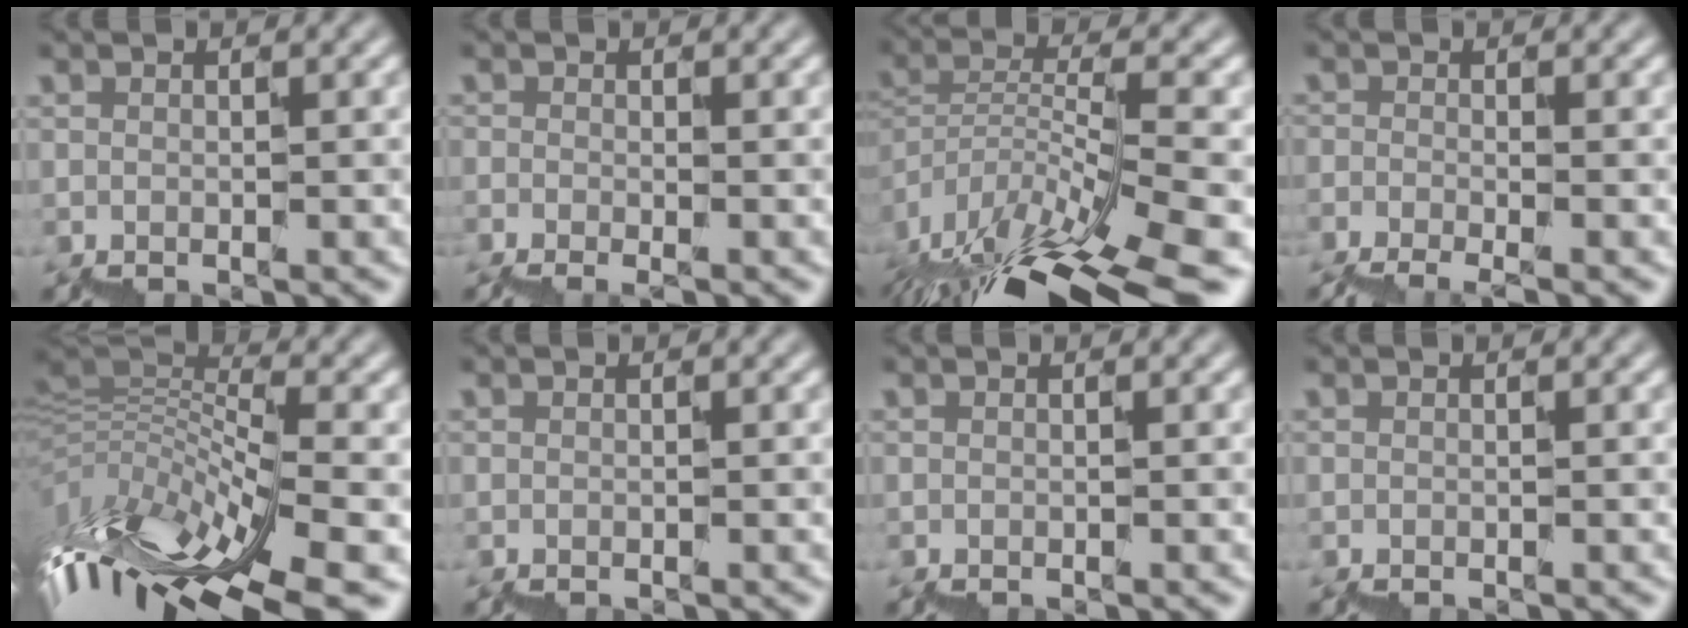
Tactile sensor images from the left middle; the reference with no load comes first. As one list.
[{"total": 0.9, "force": [-0.8, 0.2, 0.4], "torque": [-0.012, 0.002, -0.013]}, {"total": 11.9, "force": [-6.9, 3.2, 9.2], "torque": [-0.180, 0.021, -0.092]}, {"total": 1.7, "force": [-1.4, 0.5, 0.7], "torque": [-0.015, 0.003, -0.022]}, {"total": 13.5, "force": [-3.8, 5.7, 11.7], "torque": [-0.260, 0.010, -0.044]}, {"total": 0.0}, {"total": 0.0}, {"total": 0.0}]